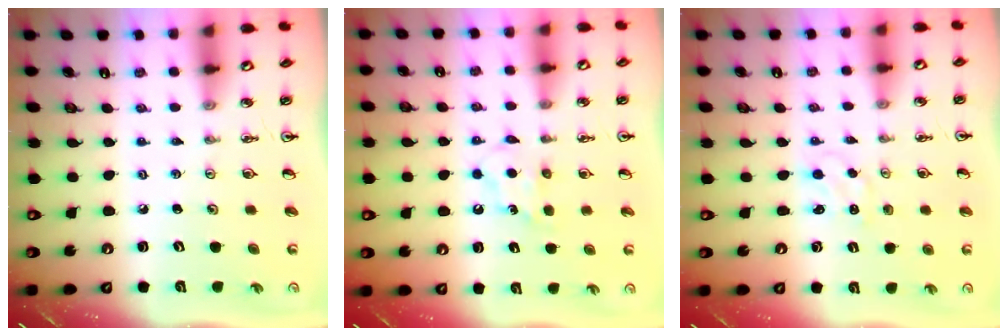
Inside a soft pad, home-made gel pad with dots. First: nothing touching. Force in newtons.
{"total": 4.2, "press": 4.1, "slide": 0.7}
{"total": 1.5, "press": 1.5, "slide": 0.2}